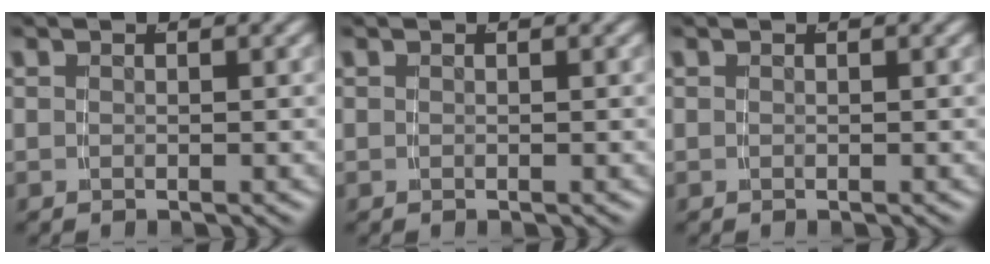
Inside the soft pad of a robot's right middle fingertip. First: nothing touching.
{"total": 0.0}
{"total": 0.0}